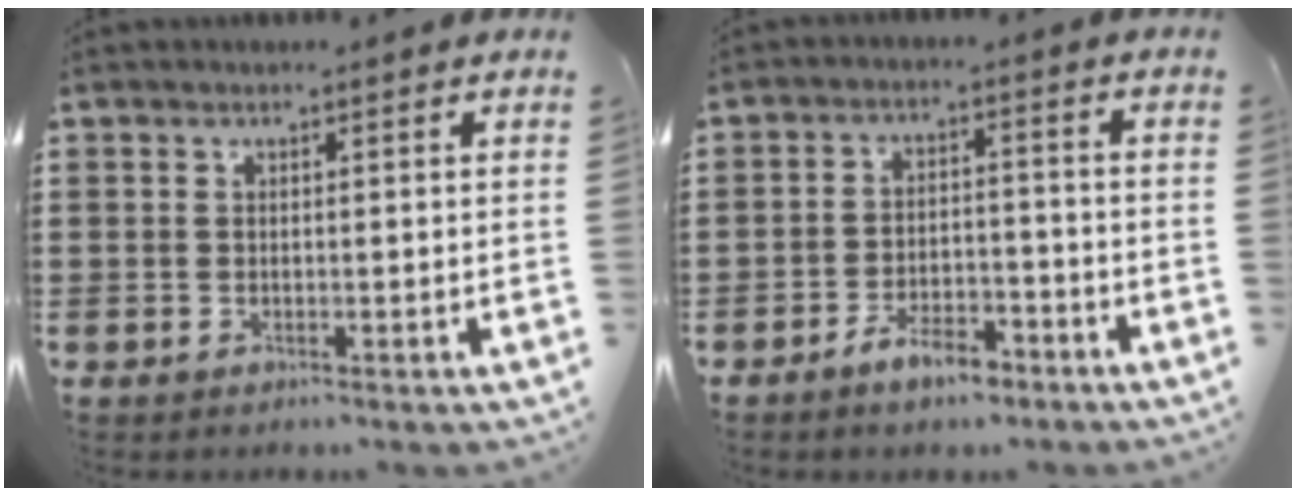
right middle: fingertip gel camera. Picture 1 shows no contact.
{"total": 5.6, "force": [-4.6, 1.9, 2.6], "torque": [-0.045, 0.012, -0.088]}